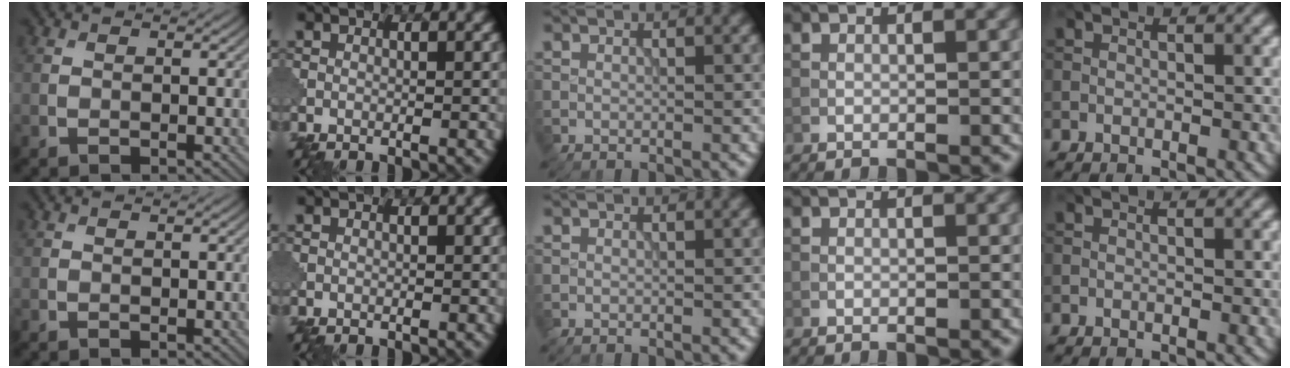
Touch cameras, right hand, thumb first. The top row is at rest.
{}